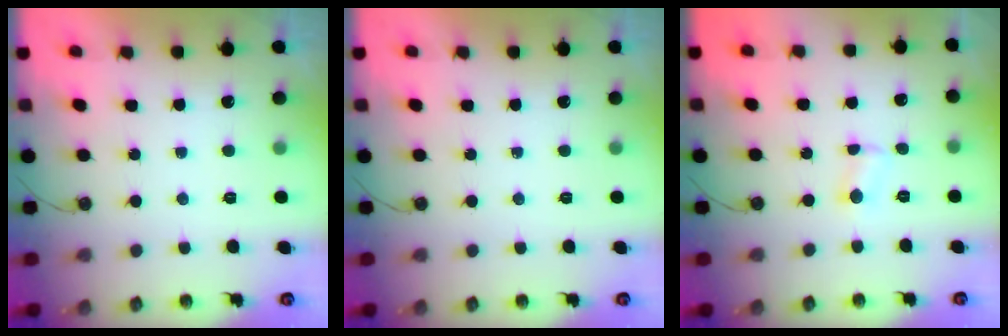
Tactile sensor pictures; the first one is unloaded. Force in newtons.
{"total": 0.0}
{"total": 2.5, "press": 2.4, "slide": 0.8}